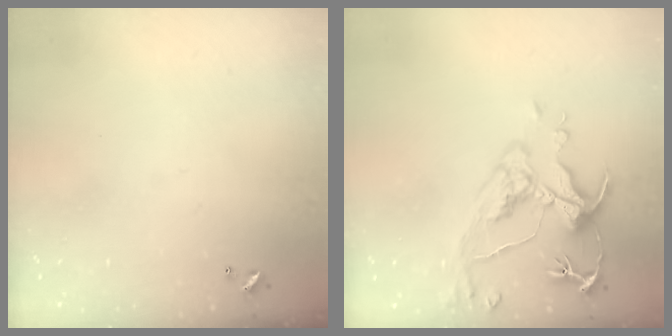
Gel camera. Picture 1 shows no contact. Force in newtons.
{"total": 6.6, "press": 6.5, "slide": 1.5}